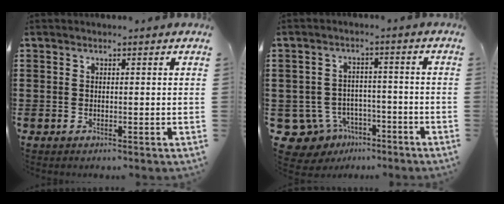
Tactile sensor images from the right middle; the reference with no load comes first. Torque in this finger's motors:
{"motor_torque": [2.14, 0.00, 0.08, 0.00]}